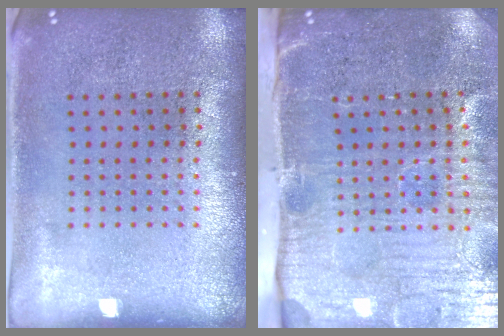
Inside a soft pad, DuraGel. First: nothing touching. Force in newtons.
{"total": 5.2, "press": 4.3, "slide": 2.9}